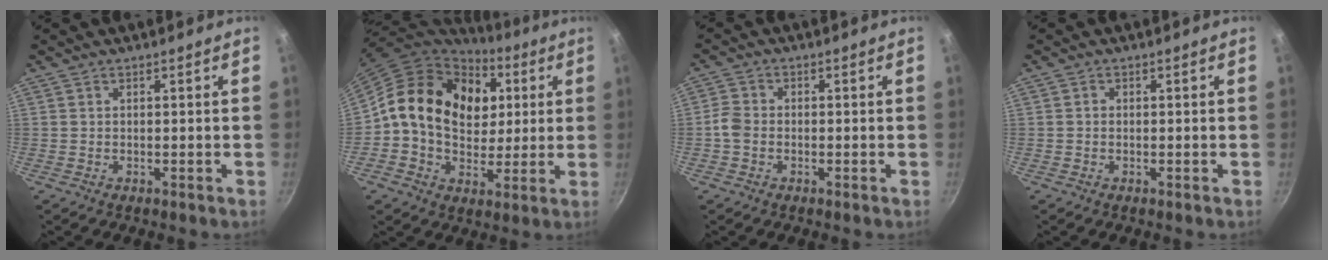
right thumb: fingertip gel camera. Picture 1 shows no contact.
{"total": 20.0, "force": [5.0, 14.9, 12.3], "torque": [-0.178, 0.002, 0.076]}
{"total": 3.2, "force": [-1.0, 2.5, 1.8], "torque": [-0.040, 0.012, -0.027]}
{"total": 0.5, "force": [-0.2, 0.5, 0.1], "torque": [0.000, 0.003, -0.003]}